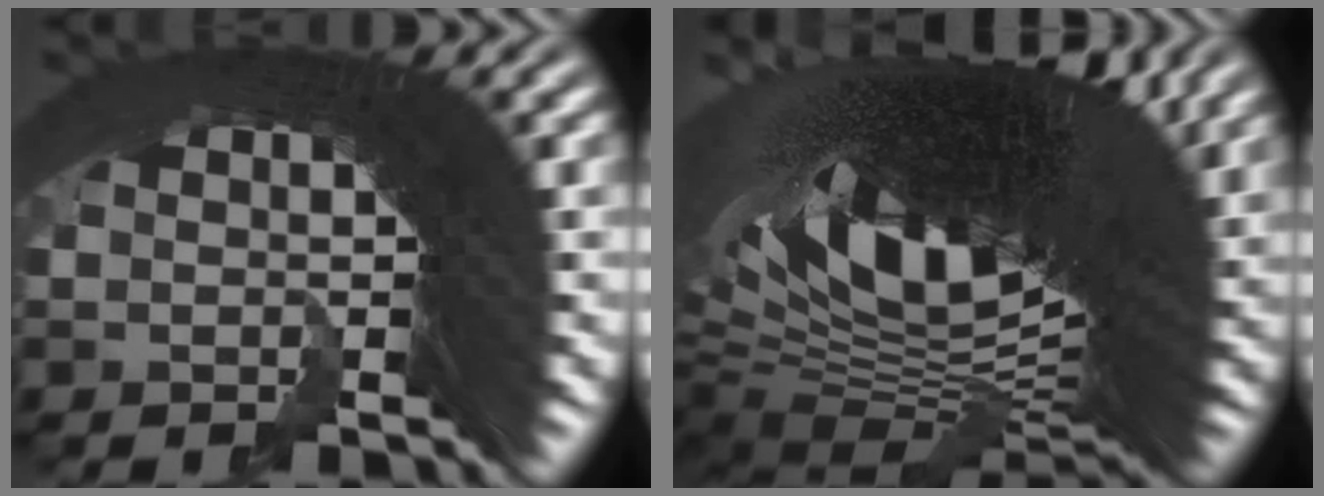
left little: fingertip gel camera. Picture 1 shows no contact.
{"total": 22.7, "force": [1.3, 9.1, 20.7], "torque": [-0.326, -0.037, 0.043]}